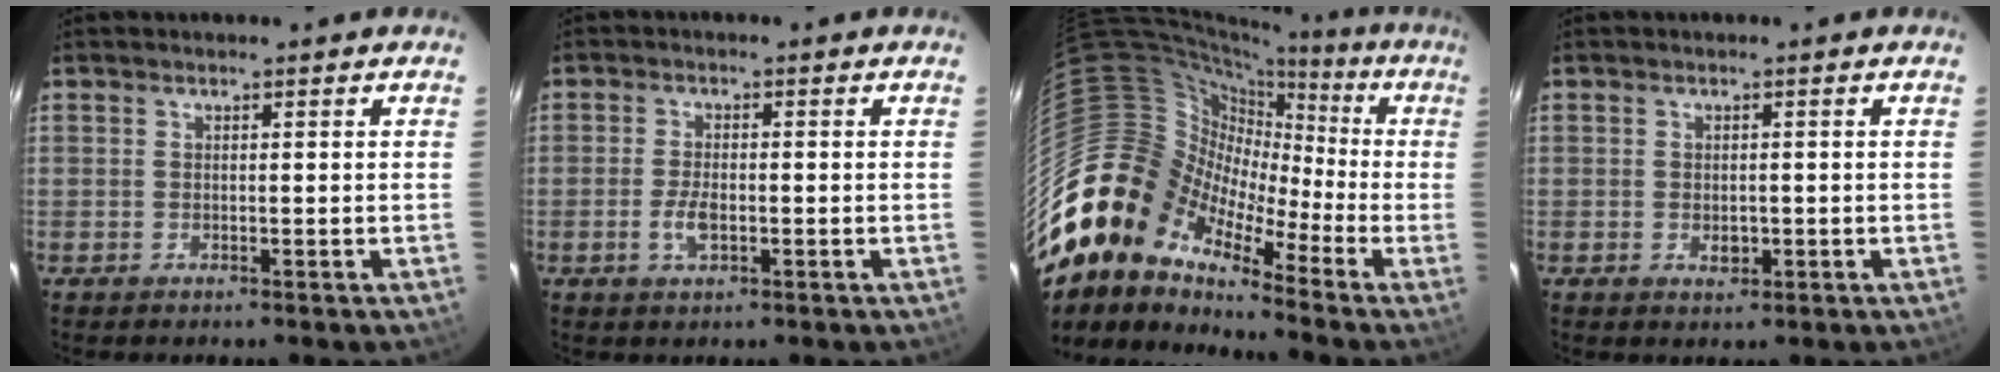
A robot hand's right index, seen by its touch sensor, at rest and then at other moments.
{"total": 3.5, "force": [-1.1, 1.7, 2.9], "torque": [-0.062, -0.002, -0.020]}
{"total": 14.1, "force": [-7.1, 10.2, 6.5], "torque": [-0.112, 0.016, -0.162]}
{"total": 2.1, "force": [-0.4, 1.6, 1.3], "torque": [-0.019, -0.001, -0.004]}